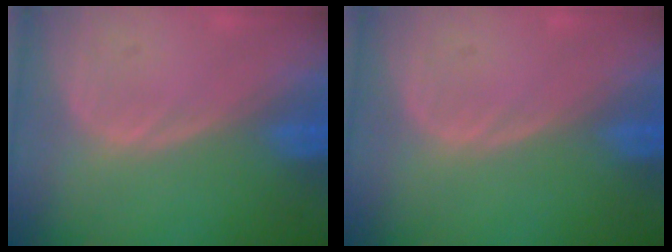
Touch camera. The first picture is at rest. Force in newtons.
{"total": 0.0}